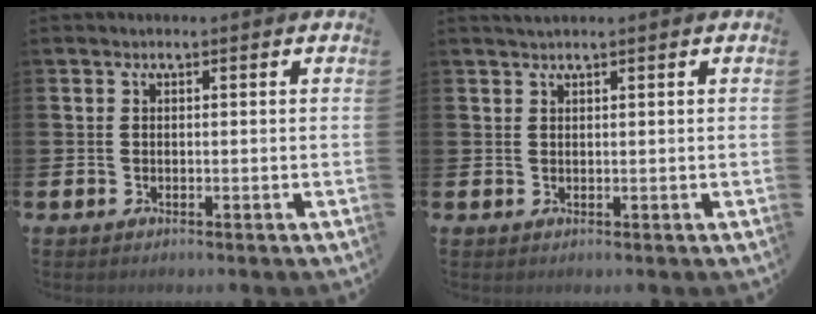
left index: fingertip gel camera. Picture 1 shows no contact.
{"total": 0.9, "force": [0.8, -0.1, 0.3], "torque": [-0.004, 0.000, 0.015]}